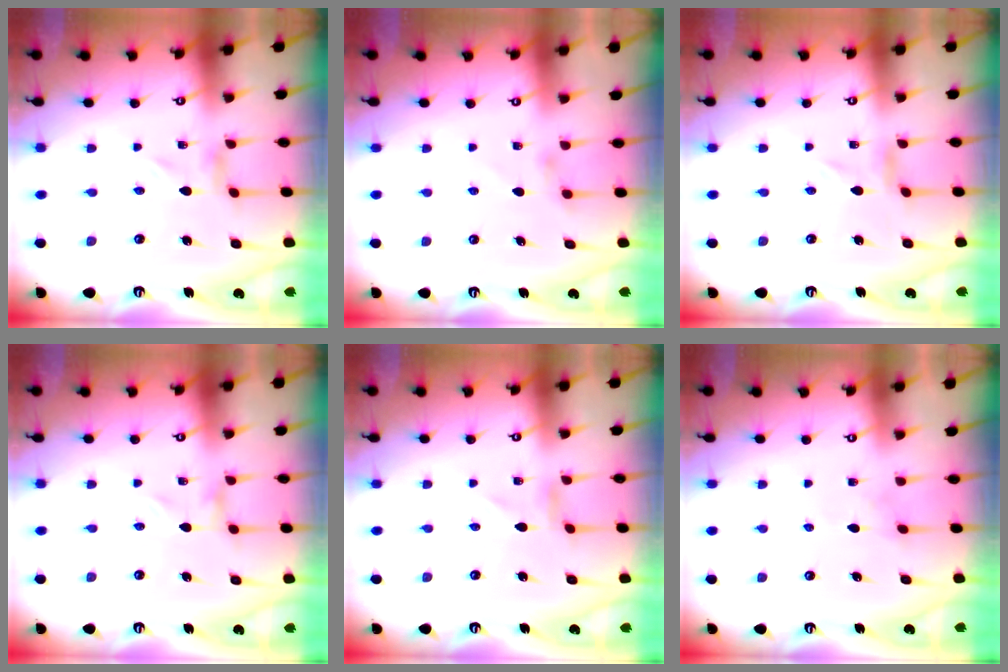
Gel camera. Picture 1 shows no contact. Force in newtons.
{"total": 2.4, "press": 2.4, "slide": 0.4}
{"total": 0.7, "press": 0.7, "slide": 0.2}
{"total": 0.0}
{"total": 0.6, "press": 0.6, "slide": 0.2}
{"total": 2.3, "press": 2.3, "slide": 0.3}